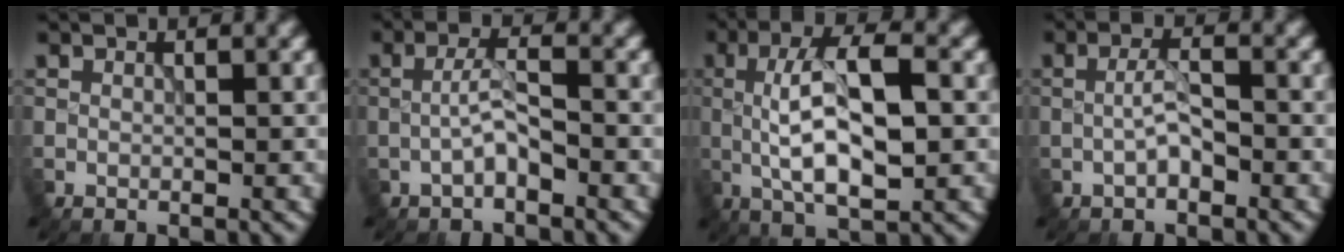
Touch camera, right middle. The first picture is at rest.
{"total": 2.2, "force": [-0.8, 0.6, 2.0], "torque": [-0.040, 0.008, -0.022]}
{"total": 8.1, "force": [0.0, 2.7, 7.6], "torque": [-0.133, 0.011, -0.007]}
{"total": 2.1, "force": [-0.6, 0.8, 1.9], "torque": [-0.041, 0.004, -0.015]}